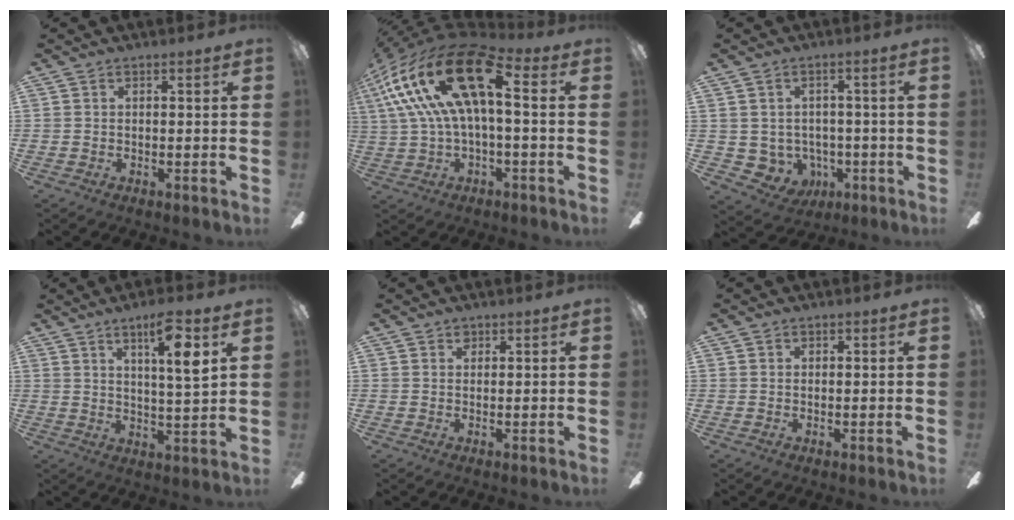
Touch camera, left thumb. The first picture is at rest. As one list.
[{"total": 25.3, "force": [6.1, 11.5, 21.7], "torque": [-0.411, -0.004, 0.105]}, {"total": 5.8, "force": [-0.8, 5.5, 1.6], "torque": [-0.063, 0.001, -0.009]}, {"total": 9.0, "force": [5.0, 1.3, 7.4], "torque": [-0.114, -0.015, 0.073]}, {"total": 0.9, "force": [0.6, 0.7, 0.3], "torque": [0.002, -0.002, 0.009]}, {"total": 0.5, "force": [0.1, 0.5, 0.2], "torque": [-0.004, 0.003, 0.001]}]